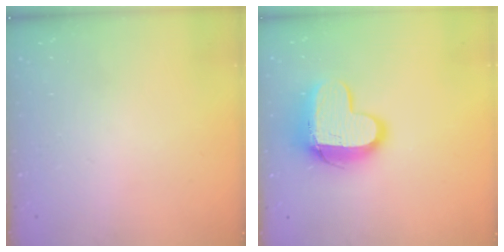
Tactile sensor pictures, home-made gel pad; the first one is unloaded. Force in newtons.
{"total": 12.8, "press": 12.7, "slide": 1.4}